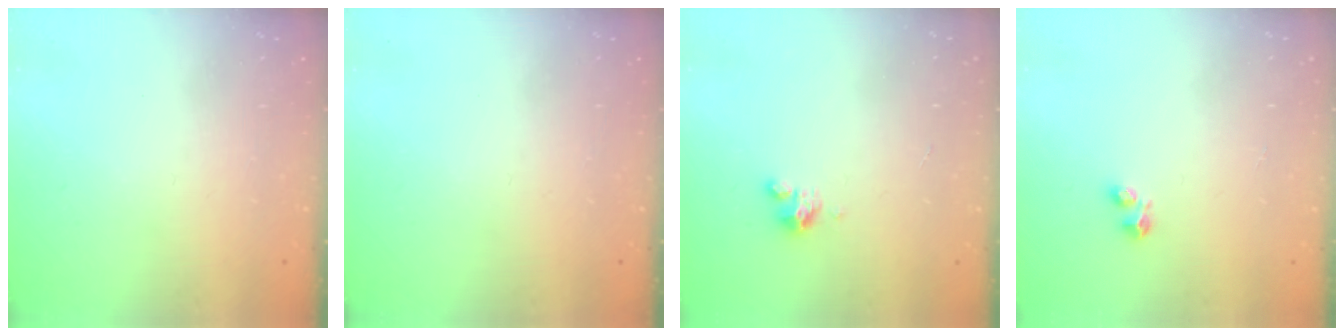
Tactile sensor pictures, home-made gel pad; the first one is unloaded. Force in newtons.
{"total": 0.0}
{"total": 2.8, "press": 2.8, "slide": 0.2}
{"total": 2.9, "press": 2.8, "slide": 0.6}